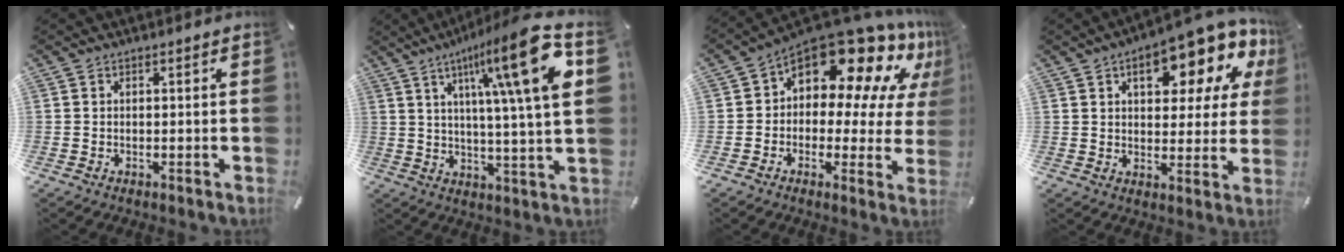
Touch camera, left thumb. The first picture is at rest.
{"total": 20.5, "force": [7.8, 2.8, 18.8], "torque": [-0.300, -0.036, 0.099]}
{"total": 16.8, "force": [10.9, 8.5, 9.4], "torque": [-0.136, -0.099, 0.184]}
{"total": 15.5, "force": [8.8, 6.8, 10.7], "torque": [-0.142, -0.057, 0.143]}